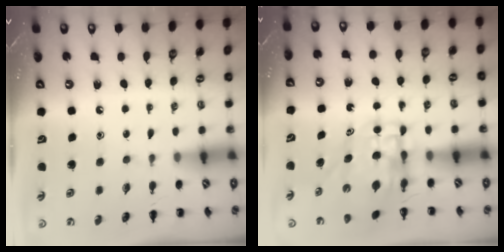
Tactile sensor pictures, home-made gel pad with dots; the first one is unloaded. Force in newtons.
{"total": 6.2, "press": 6.1, "slide": 1.1}